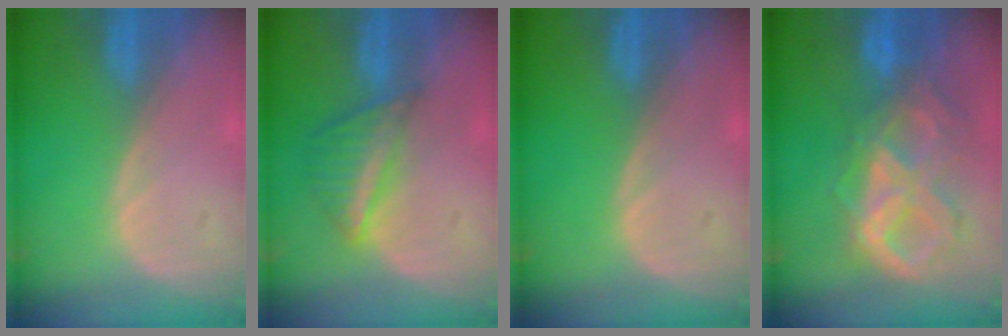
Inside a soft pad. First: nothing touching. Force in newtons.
{"total": 6.1, "press": 5.4, "slide": 2.8}
{"total": 0.0}
{"total": 10.5, "press": 8.8, "slide": 5.7}